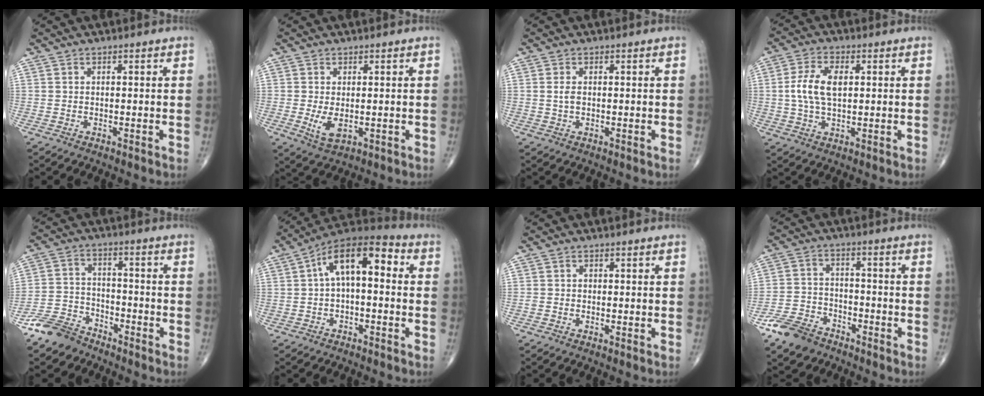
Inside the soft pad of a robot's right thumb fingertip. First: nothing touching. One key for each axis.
{"total": 4.1, "fx": -0.4, "fy": 2.1, "fz": 3.4, "tx": -0.062, "ty": -0.011, "tz": 0.002}
{"total": 1.7, "fx": 0.1, "fy": 1.0, "fz": 1.3, "tx": -0.025, "ty": -0.002, "tz": 0.002}
{"total": 7.8, "fx": 1.0, "fy": 4.1, "fz": 6.5, "tx": -0.138, "ty": 0.007, "tz": 0.018}
{"total": 7.8, "fx": -6.4, "fy": 4.2, "fz": 1.7, "tx": -0.022, "ty": 0.037, "tz": -0.135}
{"total": 12.6, "fx": 1.6, "fy": 6.1, "fz": 10.9, "tx": -0.161, "ty": 0.043, "tz": 0.012}
{"total": 0.7, "fx": -0.1, "fy": 0.7, "fz": 0.3, "tx": -0.001, "ty": 0.003, "tz": -0.003}
{"total": 8.6, "fx": -6.2, "fy": 5.1, "fz": 2.9, "tx": -0.049, "ty": 0.030, "tz": -0.123}